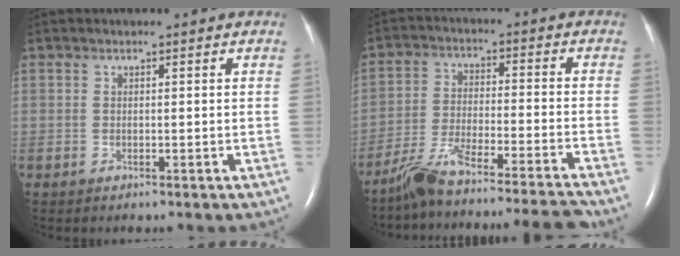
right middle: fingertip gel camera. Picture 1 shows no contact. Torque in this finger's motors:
{"motor_torque": [1.03, -1.11, 0.29, 0.11]}